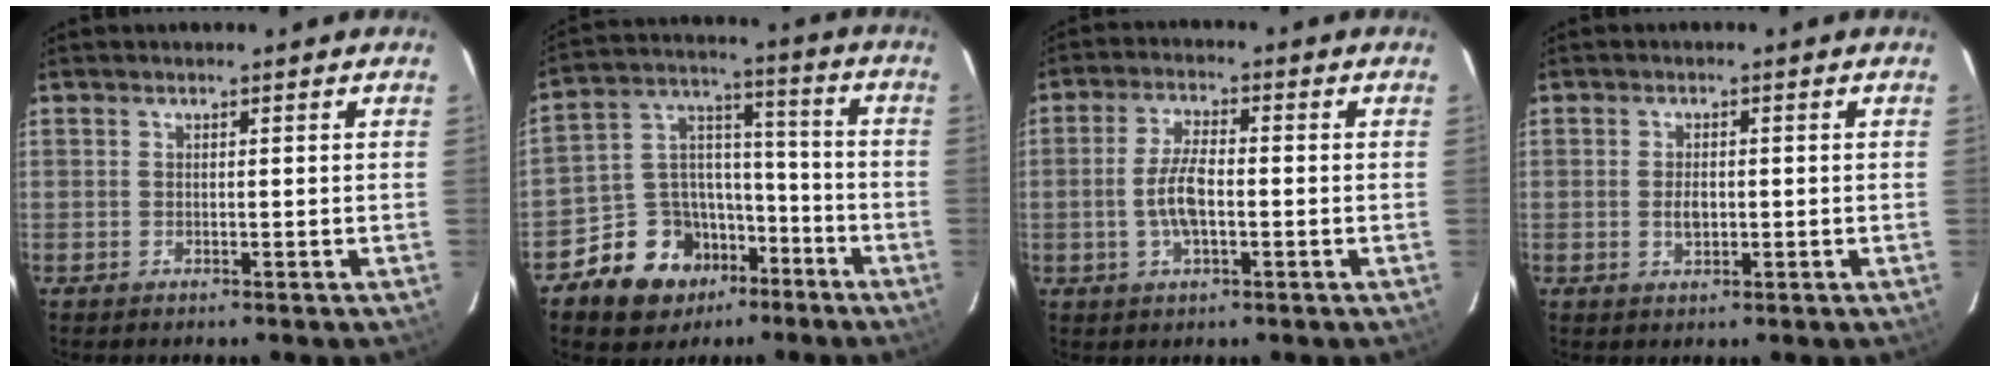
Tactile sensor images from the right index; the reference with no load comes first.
{"total": 13.9, "force": [-8.6, 10.1, 4.3], "torque": [-0.099, 0.057, -0.130]}
{"total": 6.3, "force": [-1.3, 2.4, 5.7], "torque": [-0.117, 0.004, -0.024]}
{"total": 2.5, "force": [-0.4, 1.6, 1.9], "torque": [-0.032, 0.001, -0.005]}